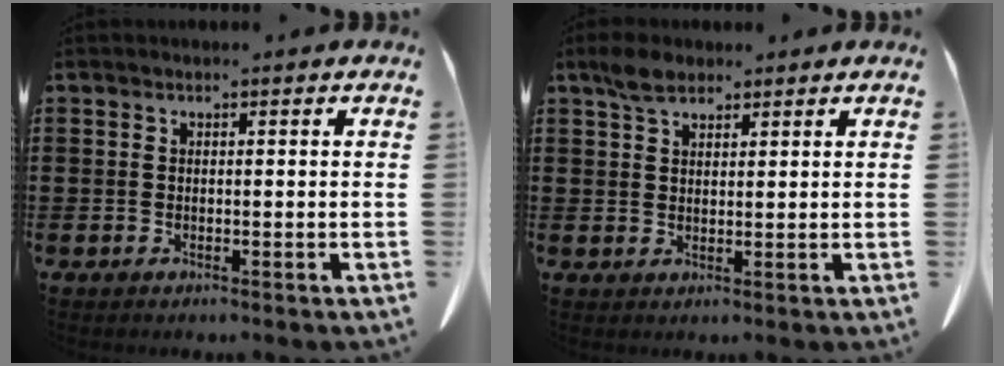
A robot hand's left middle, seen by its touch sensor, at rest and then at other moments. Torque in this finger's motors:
{"motor_torque": [0.77, 0.40, 0.05, 0.02]}